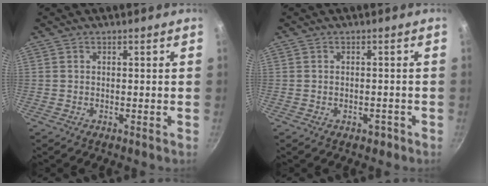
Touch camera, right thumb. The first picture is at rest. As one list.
[{"total": 1.9, "force": [-1.1, 1.2, 1.0], "torque": [-0.012, 0.010, -0.008]}]